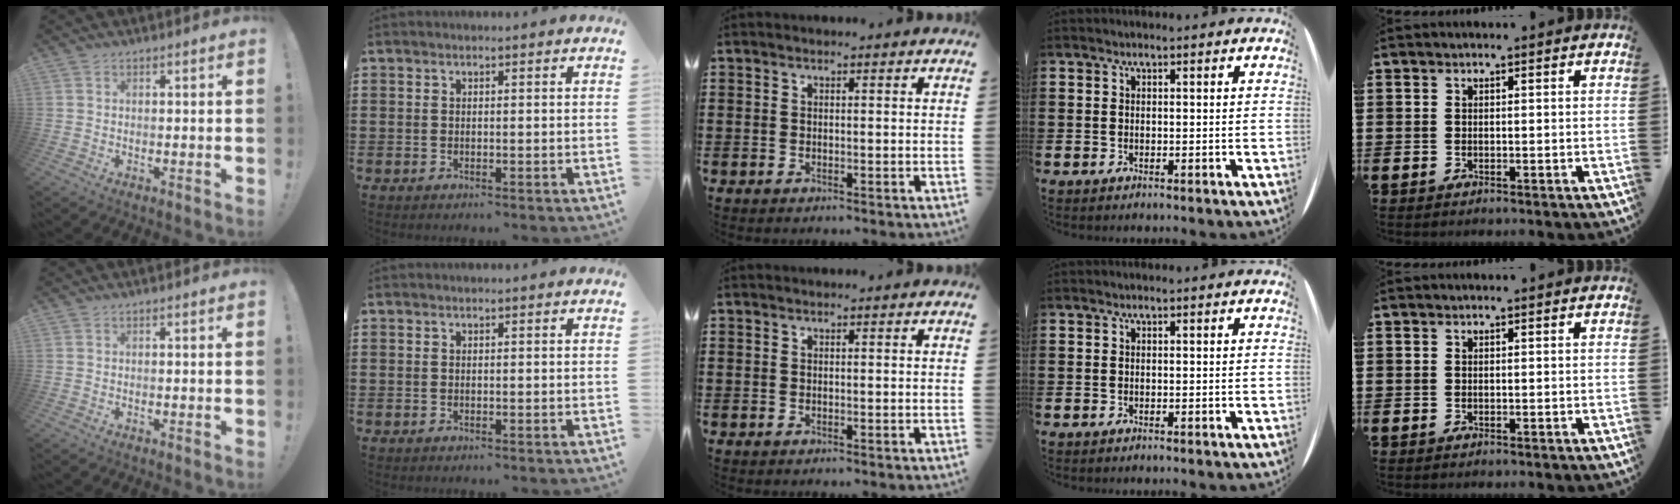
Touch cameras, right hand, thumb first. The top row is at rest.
{}